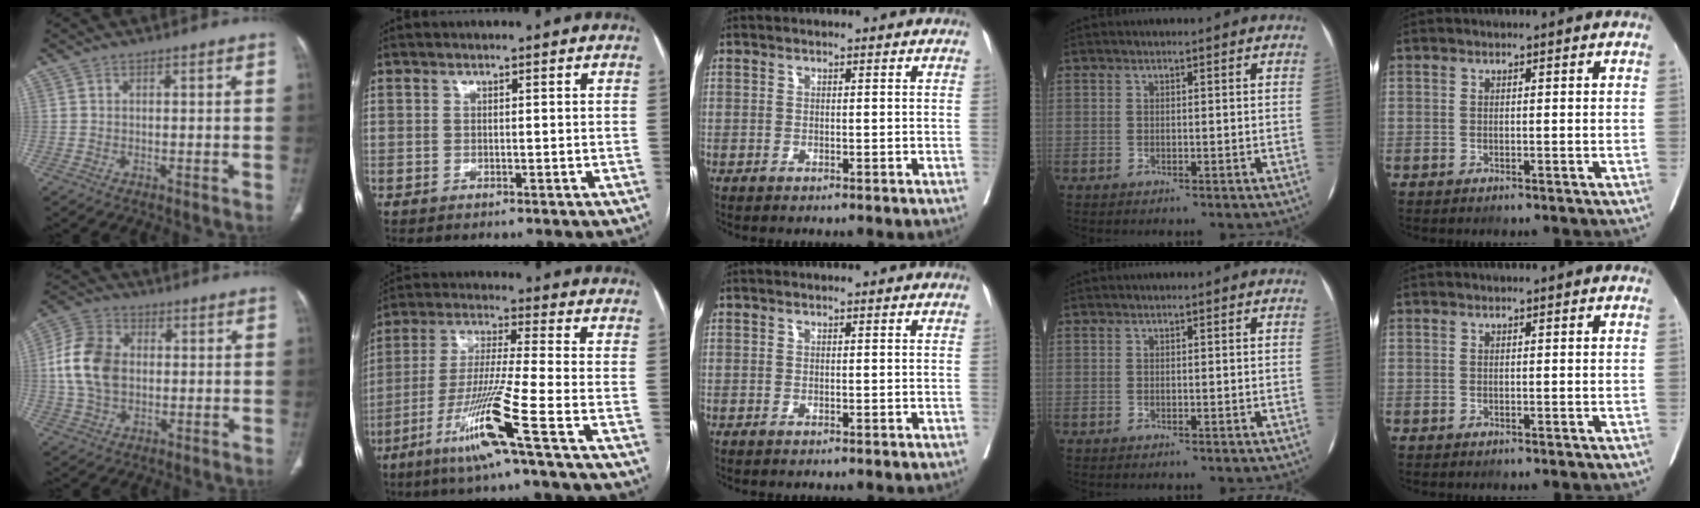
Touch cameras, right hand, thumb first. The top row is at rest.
{"thumb": {"total": 11.5, "force": [0.4, 8.2, 8.0], "torque": [-0.153, 0.016, 0.006]}, "index": {"total": 12.7, "force": [-6.3, -2.0, 10.8], "torque": [-0.213, -0.029, -0.124]}}